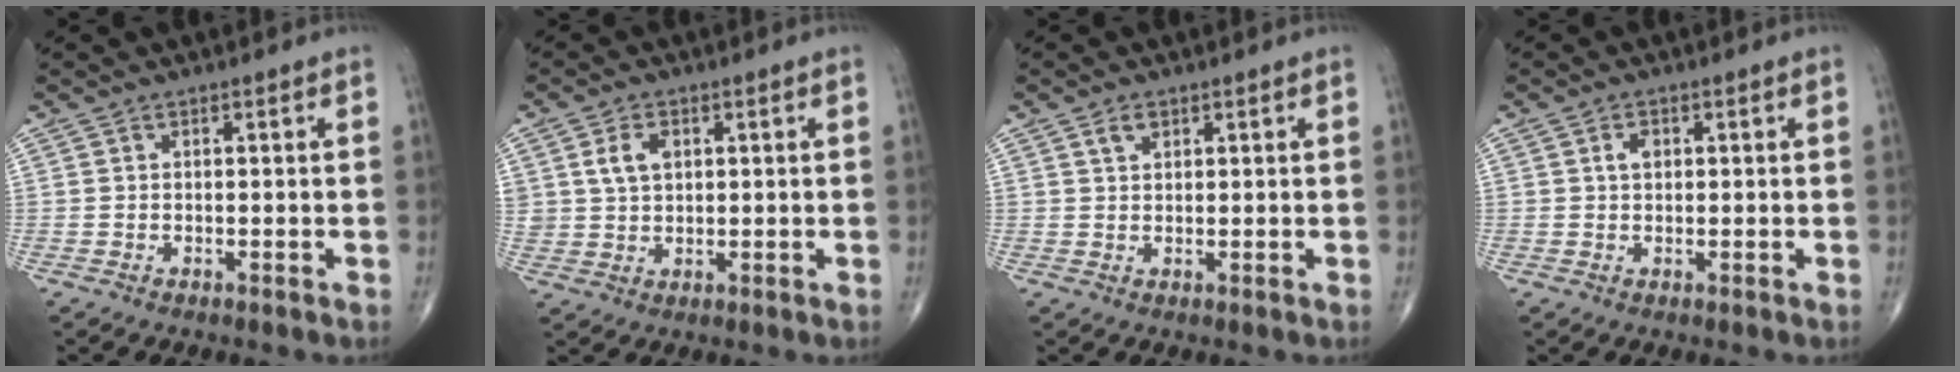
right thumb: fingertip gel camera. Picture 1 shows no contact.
{"total": 5.2, "force": [1.6, 3.6, 3.3], "torque": [-0.051, -0.005, 0.033]}
{"total": 2.2, "force": [1.2, 1.3, 1.2], "torque": [-0.018, -0.002, 0.023]}
{"total": 2.2, "force": [0.5, 1.5, 1.5], "torque": [-0.023, 0.003, 0.008]}